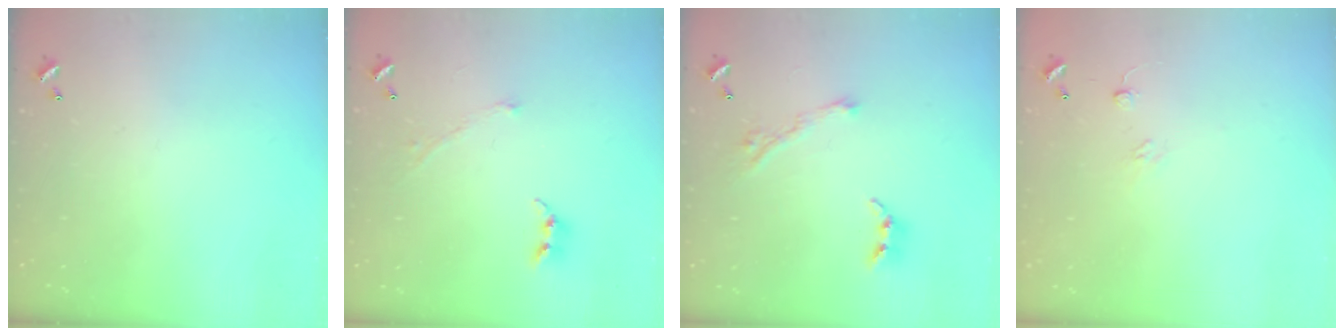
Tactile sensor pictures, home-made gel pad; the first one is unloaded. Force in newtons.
{"total": 2.9, "press": 2.9, "slide": 0.4}
{"total": 6.8, "press": 6.7, "slide": 1.1}
{"total": 6.7, "press": 6.6, "slide": 0.6}